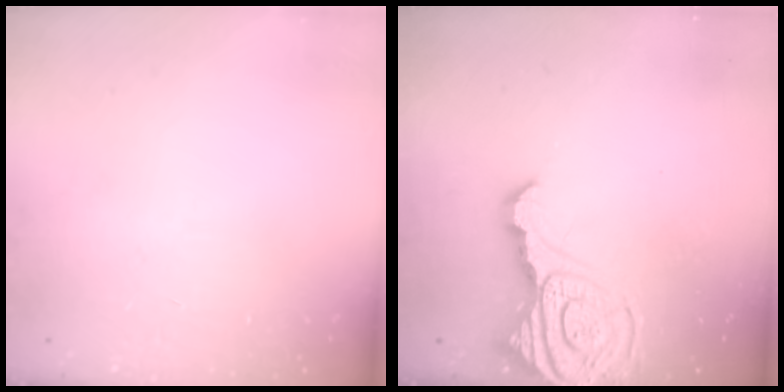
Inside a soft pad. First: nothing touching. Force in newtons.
{"total": 19.8, "press": 19.7, "slide": 2.1}